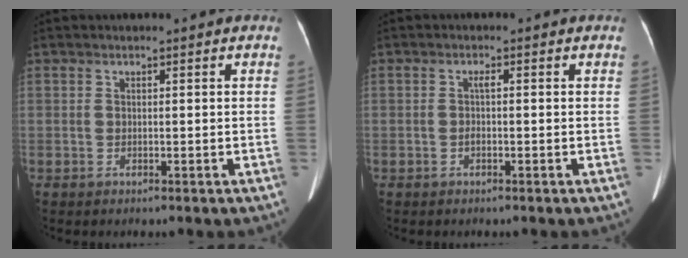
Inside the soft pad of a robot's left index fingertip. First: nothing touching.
{"total": 1.1, "force": [-0.2, 0.2, 1.1], "torque": [-0.017, 0.000, -0.003]}